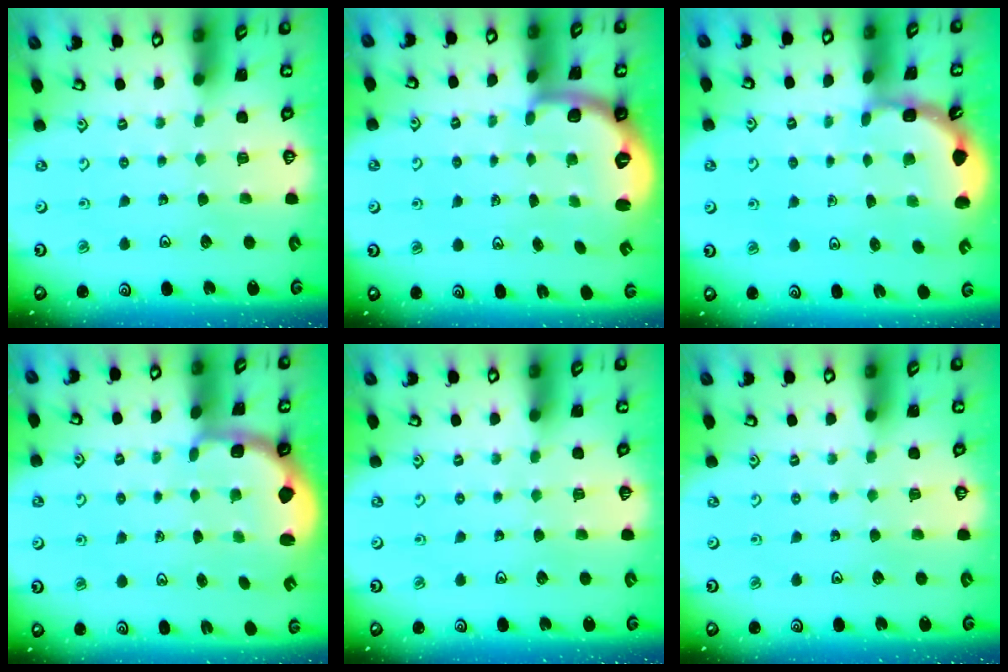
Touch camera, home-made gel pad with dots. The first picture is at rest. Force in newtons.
{"total": 2.7, "press": 1.8, "slide": 2.0}
{"total": 1.9, "press": 1.8, "slide": 0.6}
{"total": 2.3, "press": 1.2, "slide": 1.9}
{"total": 0.0}
{"total": 0.0}